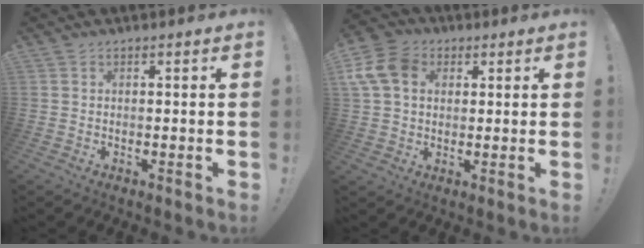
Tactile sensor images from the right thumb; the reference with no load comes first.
{"total": 12.5, "force": [3.6, 9.6, 7.1], "torque": [-0.146, -0.006, 0.070]}